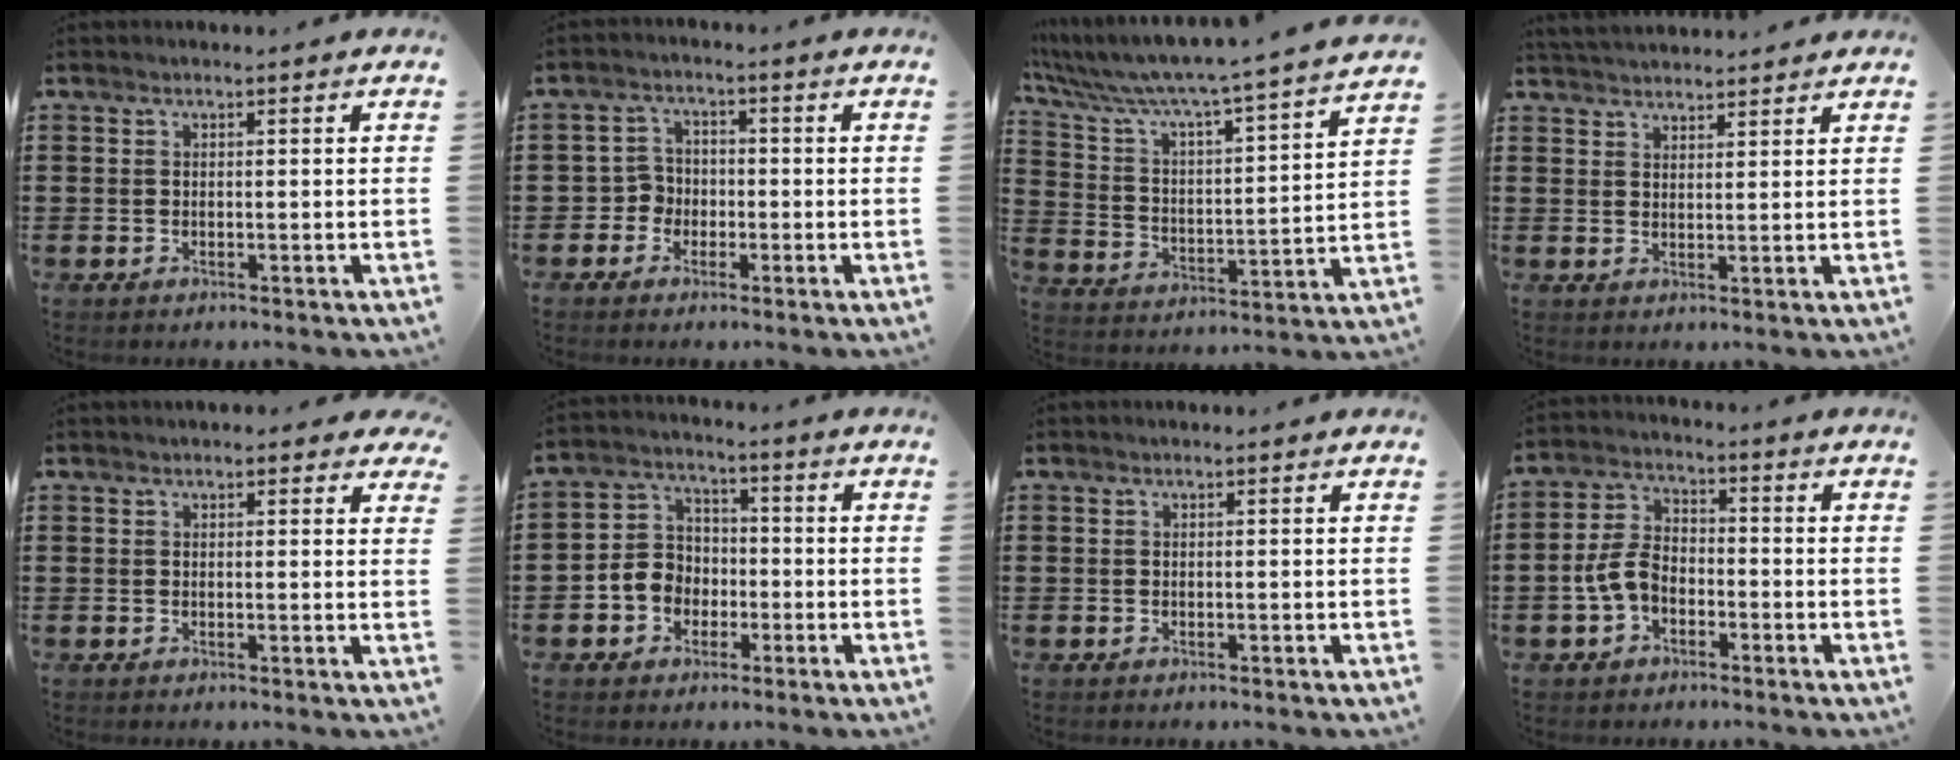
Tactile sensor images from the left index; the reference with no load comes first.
{"total": 3.5, "force": [-1.9, 2.8, 0.8], "torque": [-0.034, 0.002, -0.044]}
{"total": 6.3, "force": [5.7, -0.5, 2.7], "torque": [-0.081, -0.056, 0.085]}
{"total": 2.9, "force": [2.9, 0.1, 0.0], "torque": [-0.008, -0.004, 0.055]}
{"total": 1.6, "force": [1.4, 0.6, 0.6], "torque": [-0.008, 0.003, 0.024]}
{"total": 5.7, "force": [-1.9, 5.0, 1.7], "torque": [-0.052, 0.018, -0.040]}
{"total": 0.0}
{"total": 5.8, "force": [-2.1, 3.7, 4.0], "torque": [-0.107, 0.004, -0.048]}